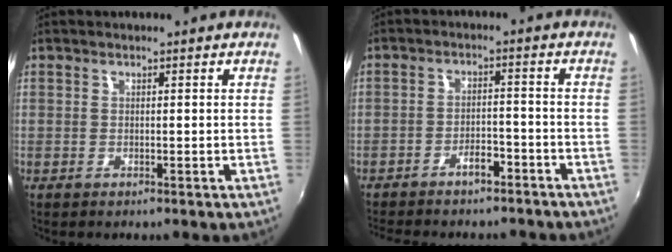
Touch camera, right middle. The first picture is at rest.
{"total": 7.7, "force": [-6.6, 2.6, 3.1], "torque": [-0.073, 0.009, -0.092]}